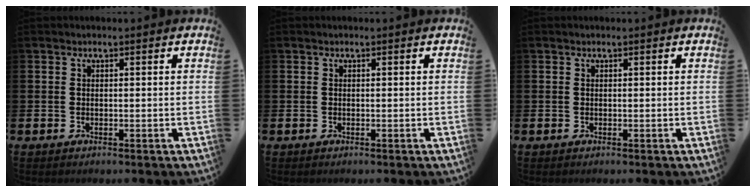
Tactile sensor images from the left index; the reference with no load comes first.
{"total": 0.0}
{"total": 0.0}